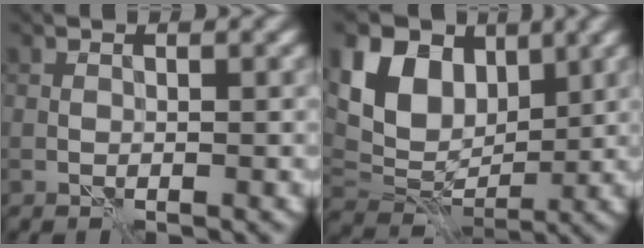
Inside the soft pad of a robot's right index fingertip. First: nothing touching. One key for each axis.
{"total": 9.2, "fx": 3.7, "fy": 6.2, "fz": 5.7, "tx": -0.112, "ty": 0.015, "tz": 0.059}